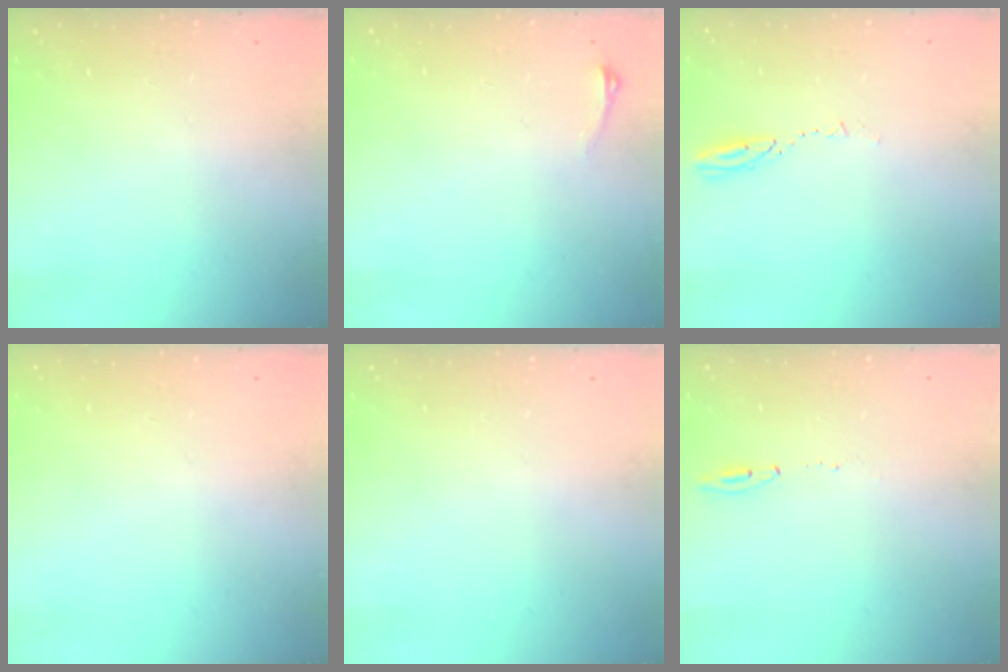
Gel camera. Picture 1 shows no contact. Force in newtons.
{"total": 2.9, "press": 2.6, "slide": 1.5}
{"total": 3.2, "press": 3.2, "slide": 0.3}
{"total": 0.0}
{"total": 0.0}
{"total": 6.0, "press": 5.8, "slide": 1.5}